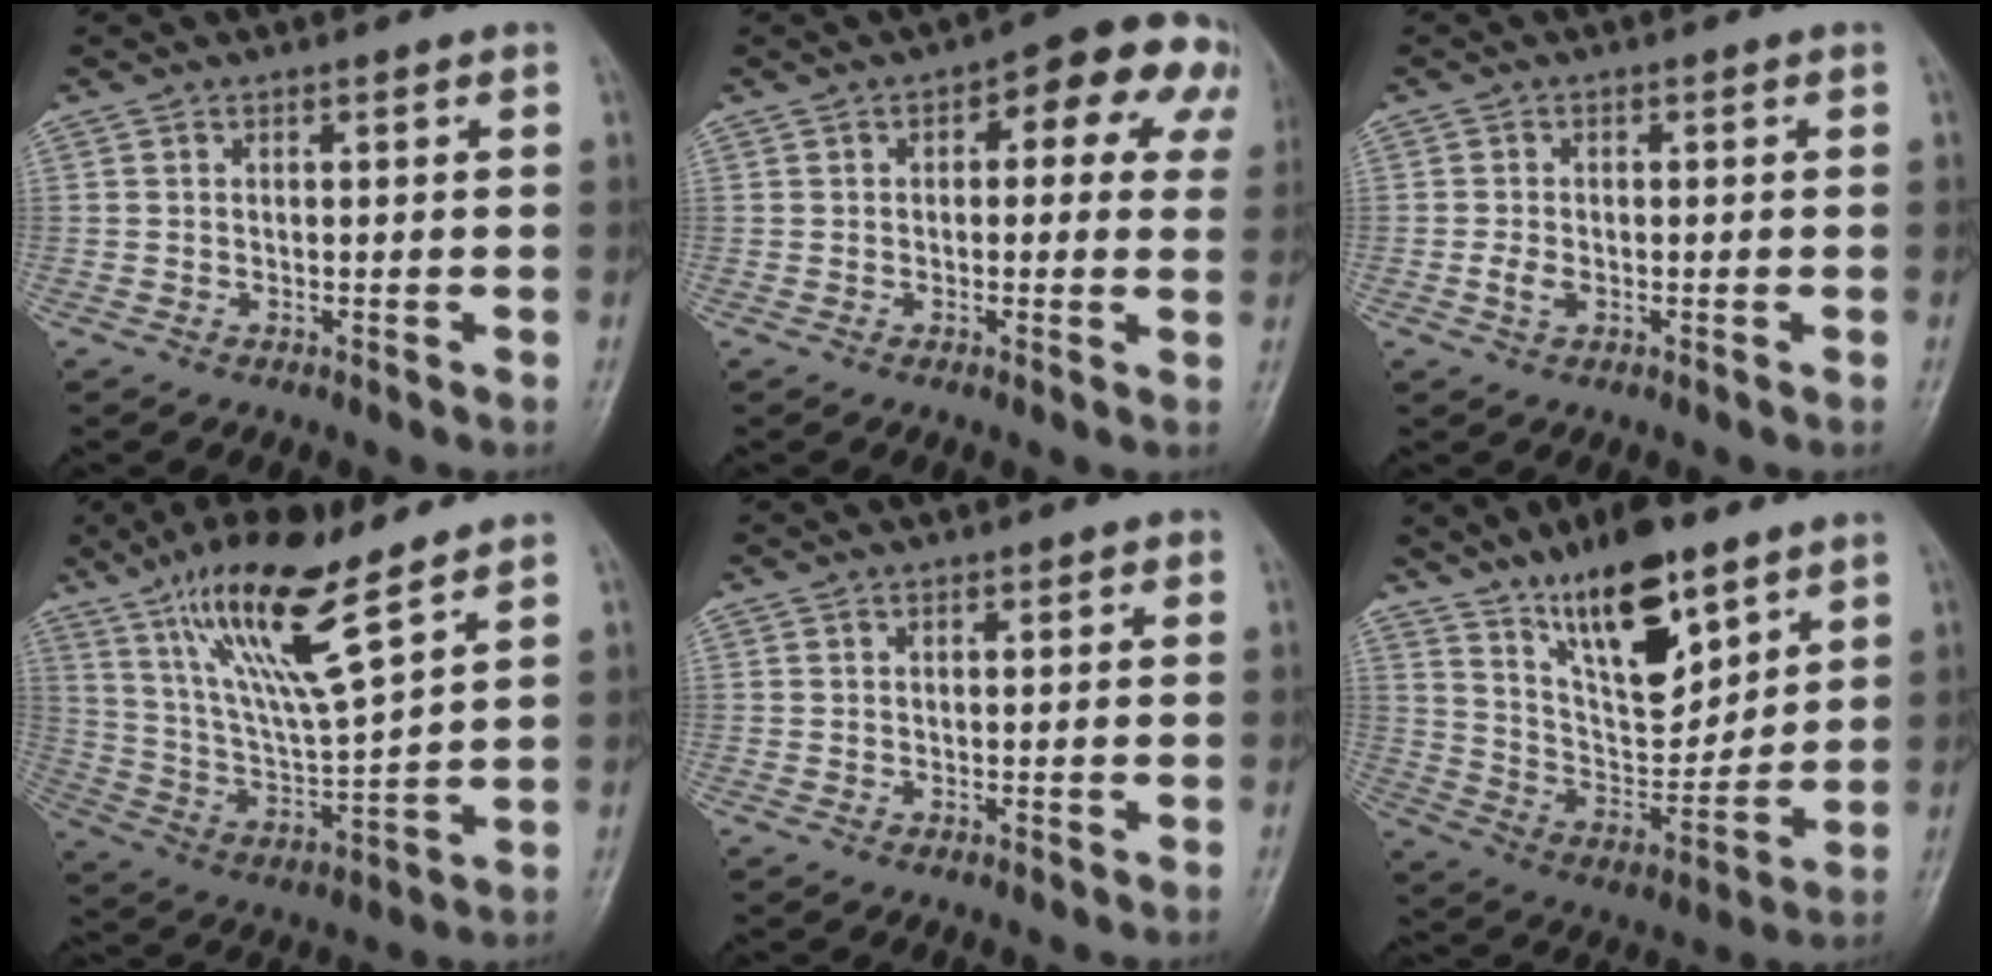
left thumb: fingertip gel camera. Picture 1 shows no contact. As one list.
[{"total": 12.5, "force": [4.5, 6.2, 9.8], "torque": [-0.064, 0.021, 0.044]}, {"total": 2.5, "force": [-0.7, 1.5, 1.8], "torque": [-0.036, 0.005, -0.014]}, {"total": 17.4, "force": [10.9, 3.3, 13.2], "torque": [-0.240, -0.050, 0.213]}, {"total": 1.6, "force": [0.6, 0.7, 1.3], "torque": [-0.015, 0.002, 0.007]}, {"total": 17.5, "force": [11.1, 6.7, 11.7], "torque": [-0.159, -0.065, 0.205]}]